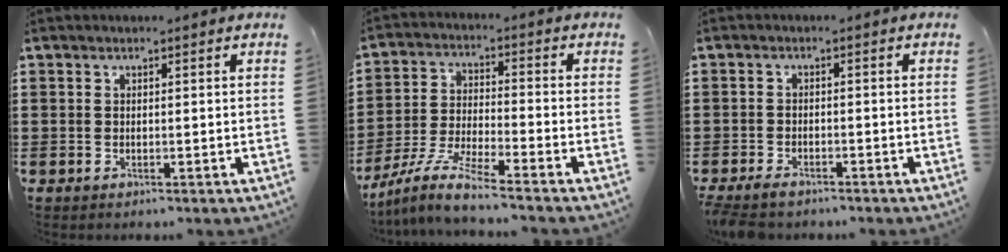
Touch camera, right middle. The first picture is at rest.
{"total": 6.3, "force": [-5.5, 0.0, 3.1], "torque": [-0.080, -0.019, -0.112]}
{"total": 1.9, "force": [-1.7, 0.6, 0.7], "torque": [-0.022, 0.000, -0.037]}